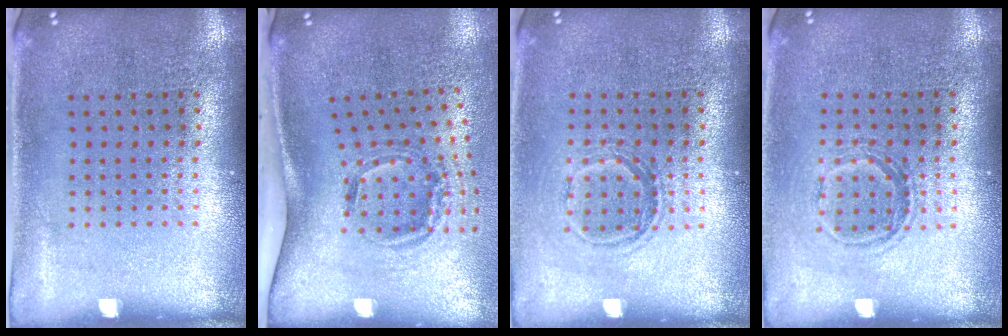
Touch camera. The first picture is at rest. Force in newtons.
{"total": 2.0, "press": 1.2, "slide": 1.6}
{"total": 1.2, "press": 1.1, "slide": 0.6}
{"total": 1.2, "press": 1.1, "slide": 0.6}